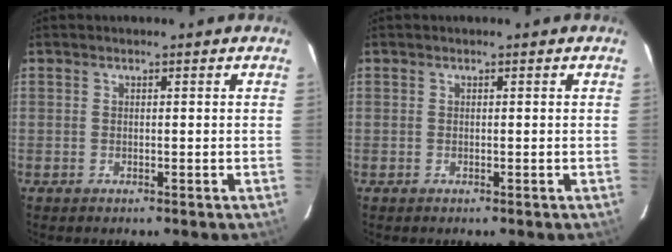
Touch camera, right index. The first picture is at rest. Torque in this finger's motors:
{"motor_torque": [0.00, 0.00, 0.01, 0.00]}